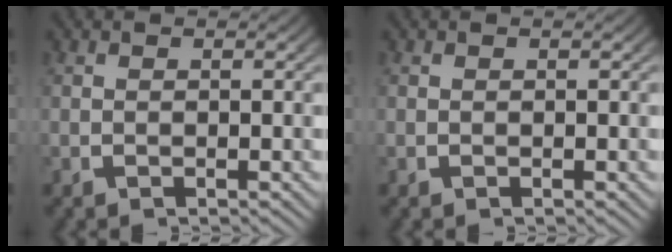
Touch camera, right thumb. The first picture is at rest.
{"total": 0.0}